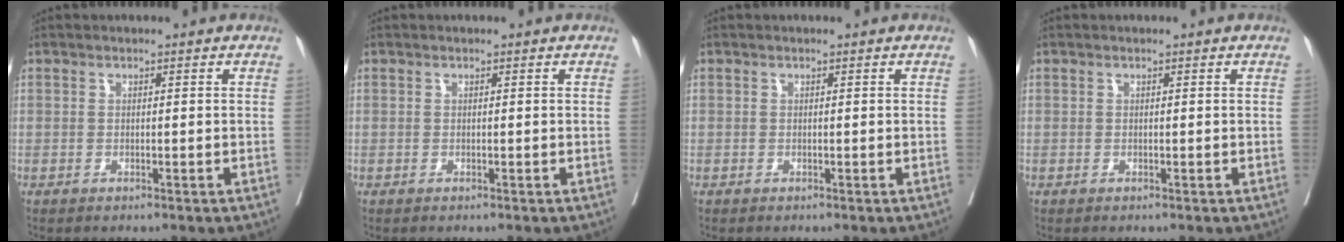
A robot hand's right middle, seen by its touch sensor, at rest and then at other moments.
{"total": 0.0}
{"total": 0.0}
{"total": 0.0}